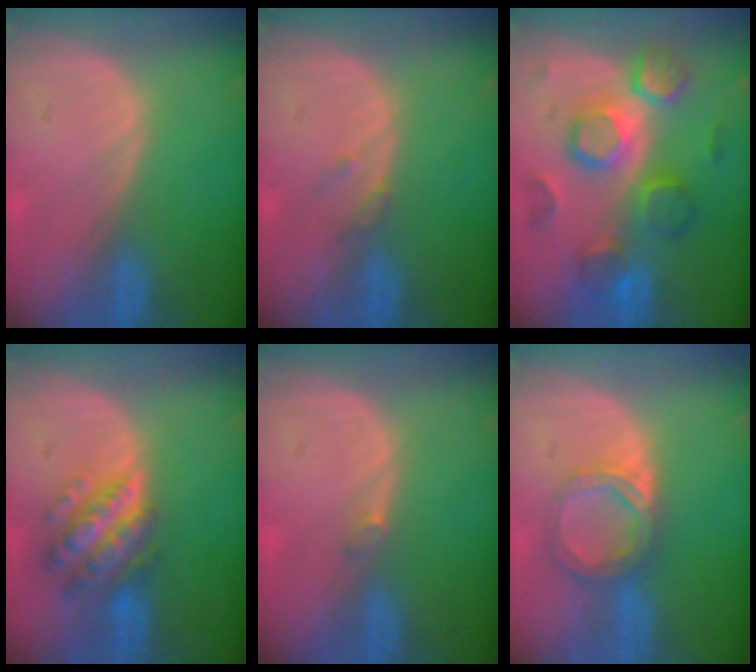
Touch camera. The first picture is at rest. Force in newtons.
{"total": 1.2, "press": 1.2, "slide": 0.3}
{"total": 9.8, "press": 9.8, "slide": 0.6}
{"total": 7.6, "press": 7.6, "slide": 0.5}
{"total": 0.8, "press": 0.8, "slide": 0.2}
{"total": 5.7, "press": 5.2, "slide": 2.2}